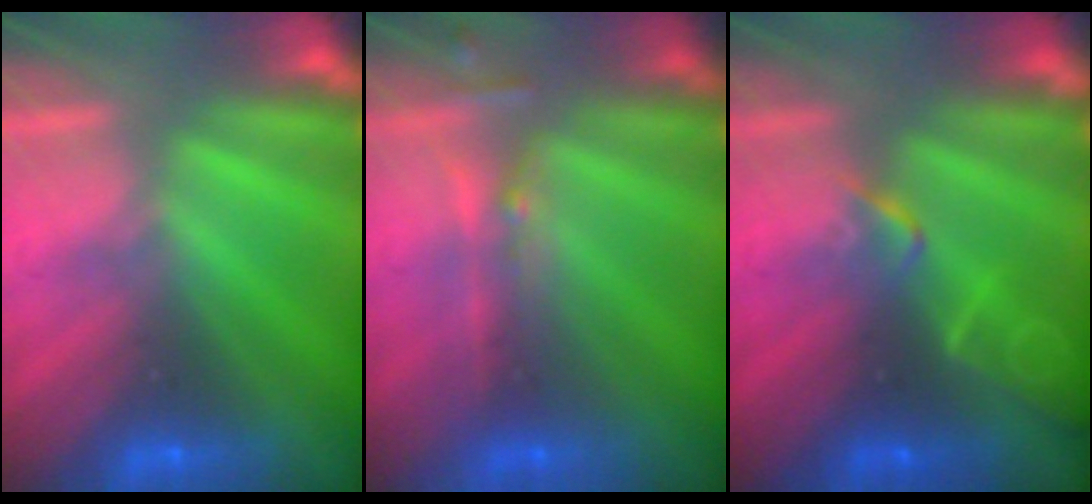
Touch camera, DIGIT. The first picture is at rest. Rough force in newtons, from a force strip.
{"total": 2.4}
{"total": 2.1}